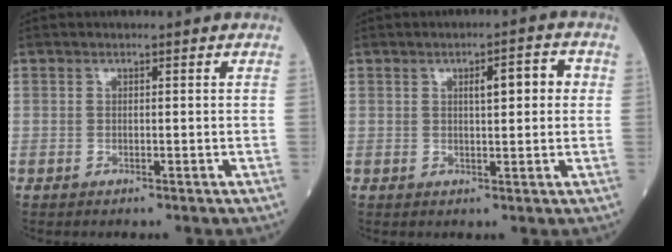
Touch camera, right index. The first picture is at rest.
{"total": 4.7, "force": [1.0, 1.1, 4.4], "torque": [-0.068, 0.014, 0.015]}